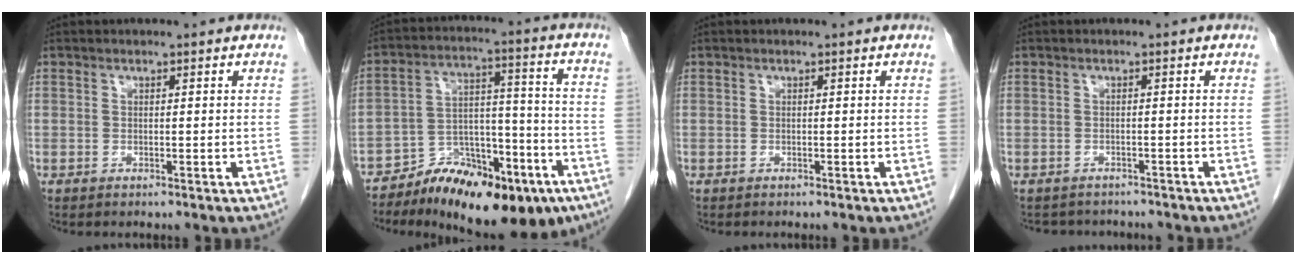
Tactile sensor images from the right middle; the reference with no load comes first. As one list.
[{"total": 18.3, "force": [-12.8, 6.7, 11.3], "torque": [-0.149, 0.032, -0.199]}, {"total": 0.0}, {"total": 4.9, "force": [-4.6, 1.6, 0.5], "torque": [-0.008, -0.001, -0.056]}]